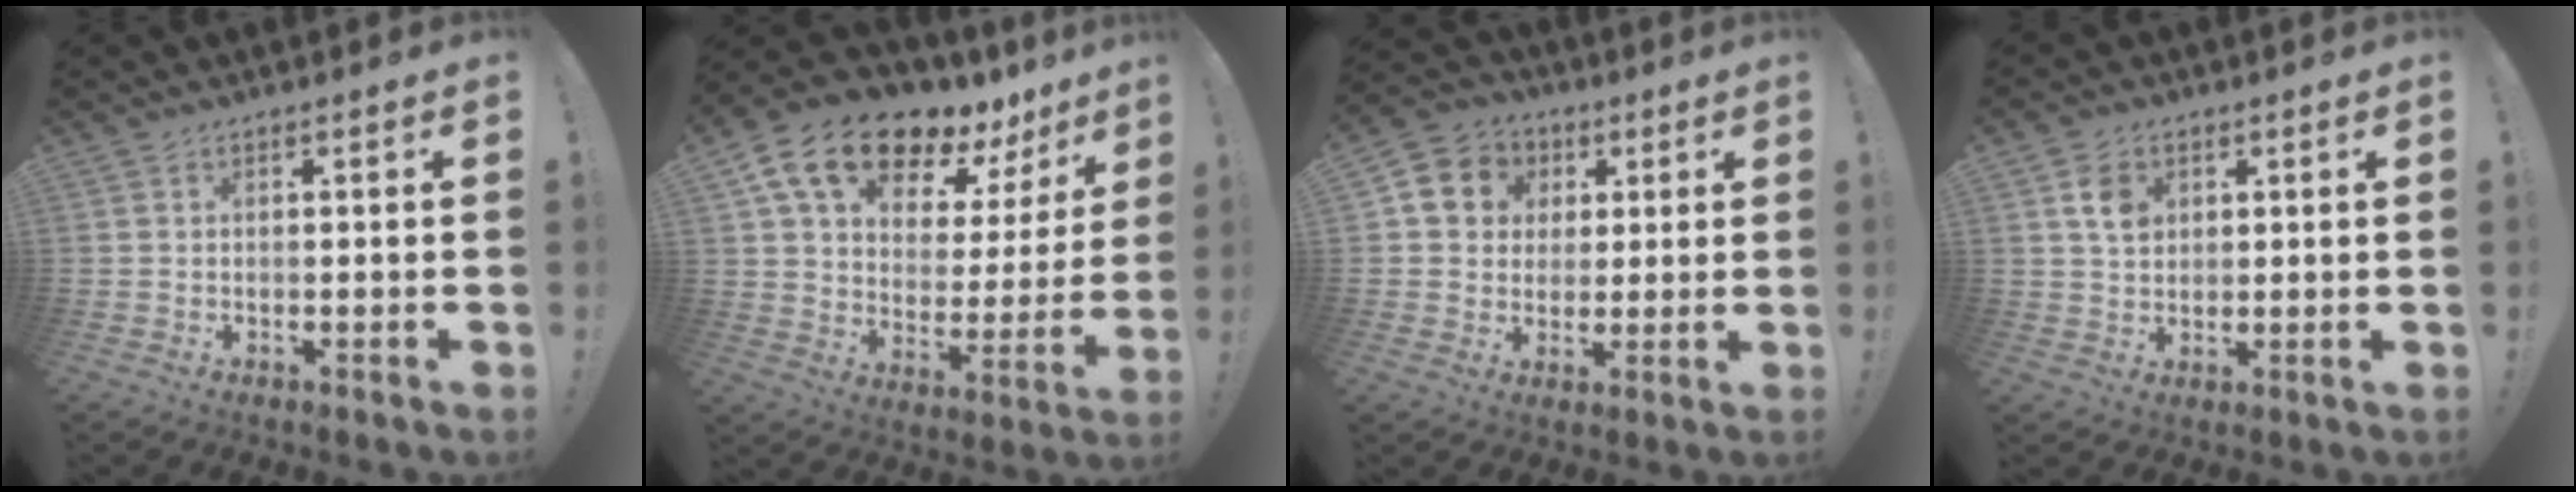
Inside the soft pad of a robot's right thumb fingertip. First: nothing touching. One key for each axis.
{"total": 17.3, "fx": 12.5, "fy": 8.2, "fz": 8.8, "tx": -0.152, "ty": -0.087, "tz": 0.223}
{"total": 9.4, "fx": 2.2, "fy": 8.7, "fz": 2.7, "tx": -0.039, "ty": 0.001, "tz": 0.049}
{"total": 6.4, "fx": 2.4, "fy": 5.0, "fz": 3.4, "tx": -0.042, "ty": 0.000, "tz": 0.043}